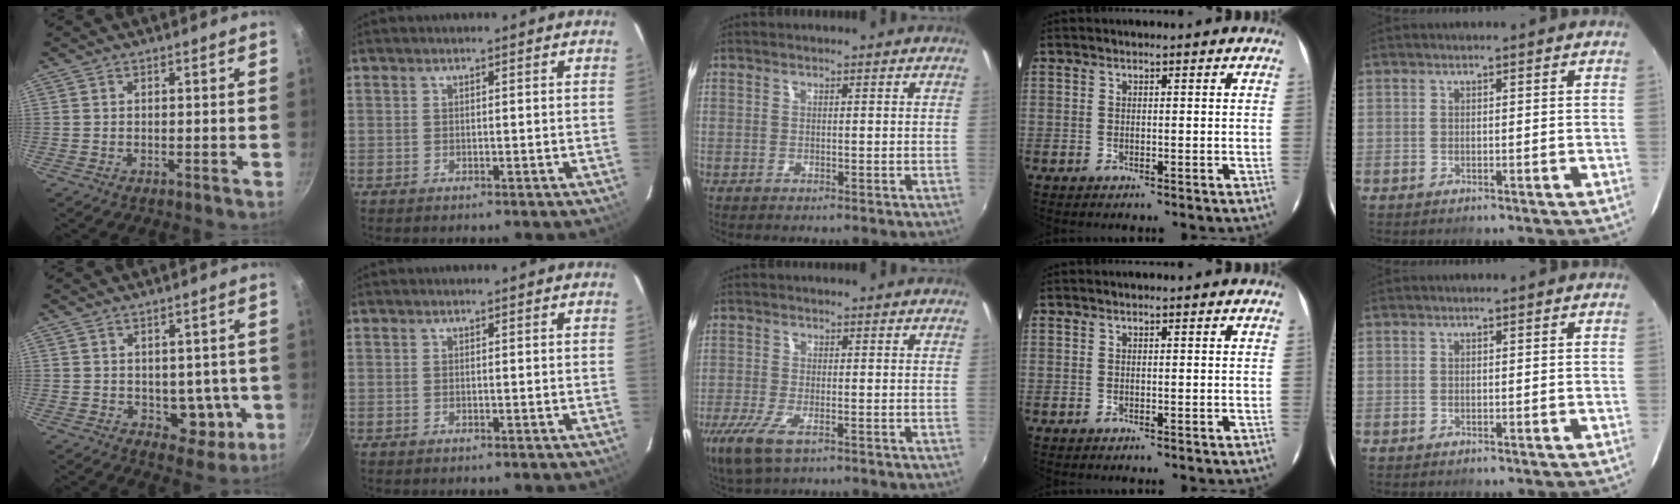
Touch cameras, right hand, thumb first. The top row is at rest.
{"thumb": {"total": 7.5, "force": [-0.7, 5.2, 5.3], "torque": [-0.028, 0.003, 0.000]}, "middle": {"total": 8.9, "force": [-5.0, 3.4, 6.5], "torque": [-0.155, -0.036, -0.092]}}